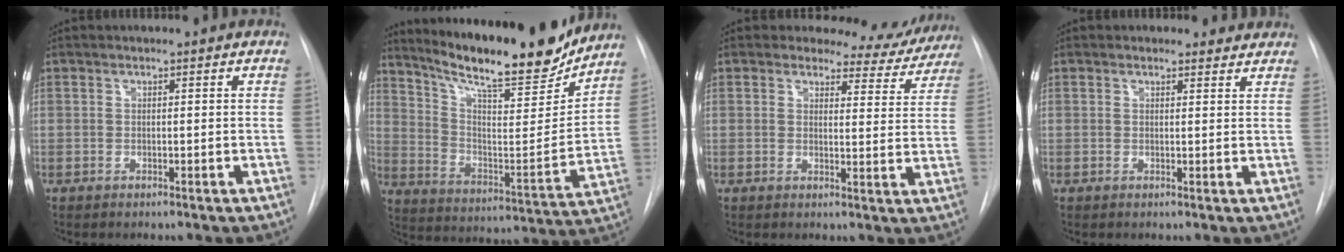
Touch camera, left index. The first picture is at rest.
{"total": 21.1, "force": [18.3, 2.8, 10.2], "torque": [-0.173, -0.040, 0.278]}
{"total": 8.1, "force": [7.5, 2.9, -0.2], "torque": [0.028, -0.033, 0.064]}
{"total": 2.7, "force": [2.4, 1.3, 0.0], "torque": [0.007, -0.009, 0.012]}